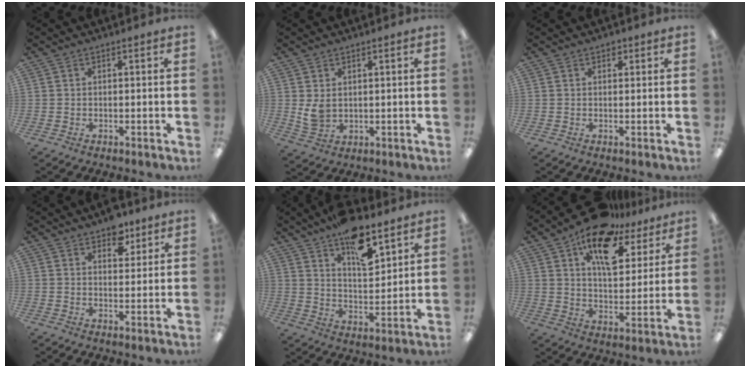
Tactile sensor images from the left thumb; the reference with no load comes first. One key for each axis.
{"total": 4.5, "fx": 1.8, "fy": 3.2, "fz": 2.5, "tx": -0.049, "ty": -0.007, "tz": 0.034}
{"total": 1.6, "fx": 1.1, "fy": 0.9, "fz": 0.6, "tx": -0.004, "ty": -0.002, "tz": 0.019}
{"total": 6.4, "fx": 4.7, "fy": 3.4, "fz": 2.5, "tx": -0.015, "ty": -0.025, "tz": 0.080}
{"total": 13.1, "fx": 9.1, "fy": 5.4, "fz": 7.7, "tx": -0.108, "ty": -0.052, "tz": 0.156}
{"total": 15.8, "fx": 10.2, "fy": 8.0, "fz": 9.1, "tx": -0.142, "ty": -0.048, "tz": 0.177}